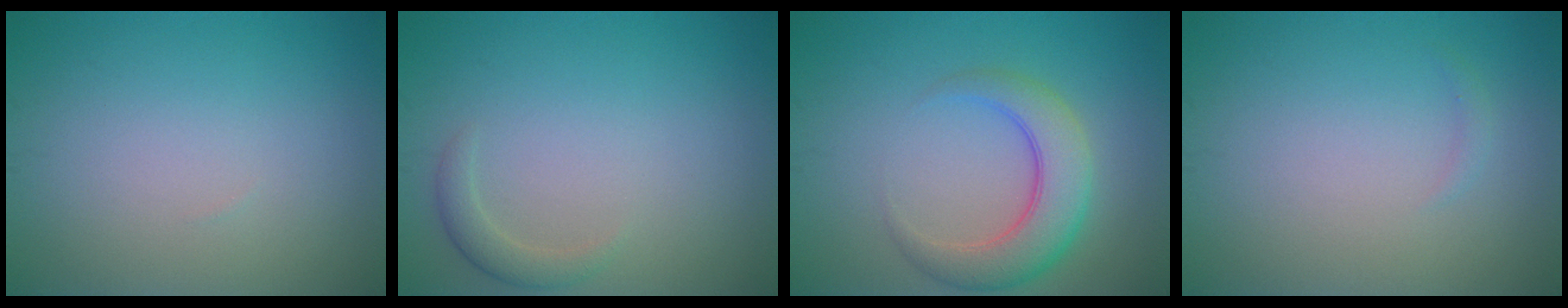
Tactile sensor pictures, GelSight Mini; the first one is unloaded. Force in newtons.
{"total": 1.6, "press": 1.6, "slide": 0.1}
{"total": 5.1, "press": 5.1, "slide": 0.1}
{"total": 0.5, "press": 0.5, "slide": 0.0}